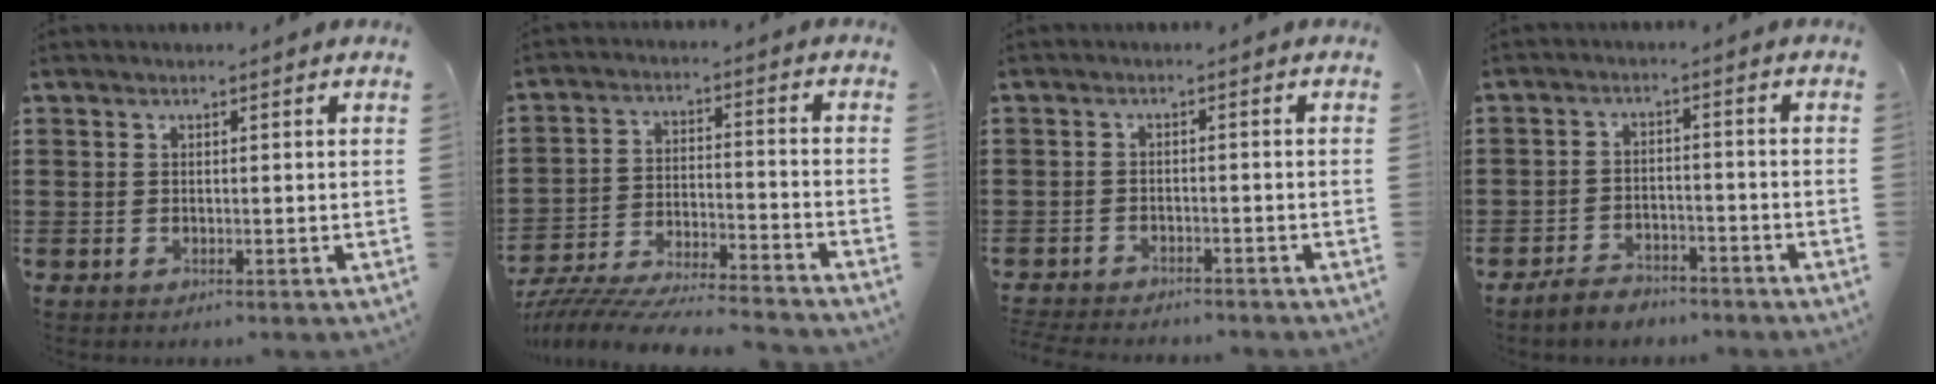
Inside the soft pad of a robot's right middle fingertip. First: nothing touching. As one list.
[{"total": 7.9, "force": [-7.7, 0.3, 1.7], "torque": [-0.035, 0.003, -0.154]}, {"total": 2.6, "force": [-2.6, 0.2, 0.0], "torque": [-0.005, -0.001, -0.056]}, {"total": 3.5, "force": [-3.4, 0.8, 0.5], "torque": [-0.012, 0.009, -0.070]}]